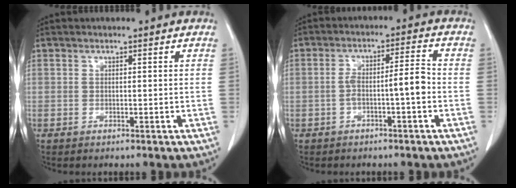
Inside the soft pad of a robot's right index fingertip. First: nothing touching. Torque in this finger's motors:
{"motor_torque": [0.61, -0.21, 0.40, 0.08]}